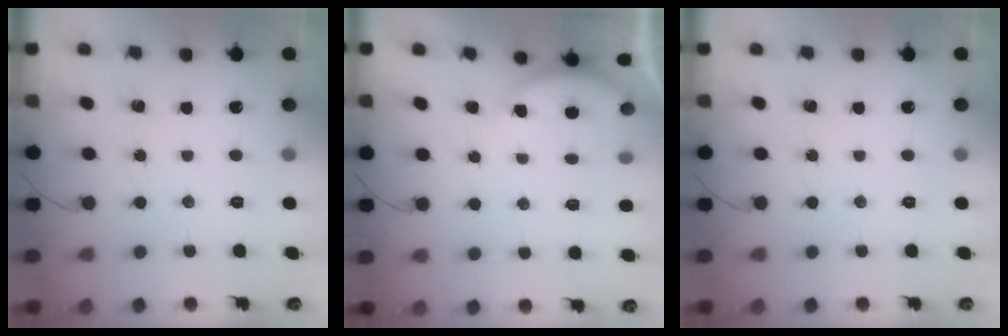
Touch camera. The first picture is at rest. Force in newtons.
{"total": 2.6, "press": 2.5, "slide": 0.7}
{"total": 0.0}